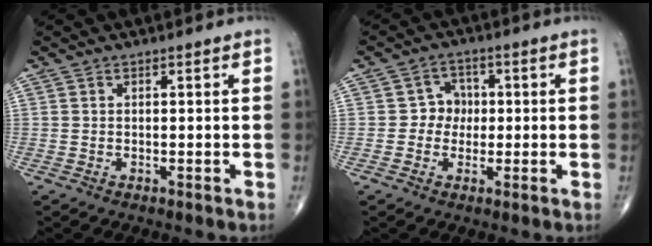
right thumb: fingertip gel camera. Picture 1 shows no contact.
{"total": 4.3, "force": [-0.1, 4.0, 1.6], "torque": [0.009, 0.013, -0.011]}